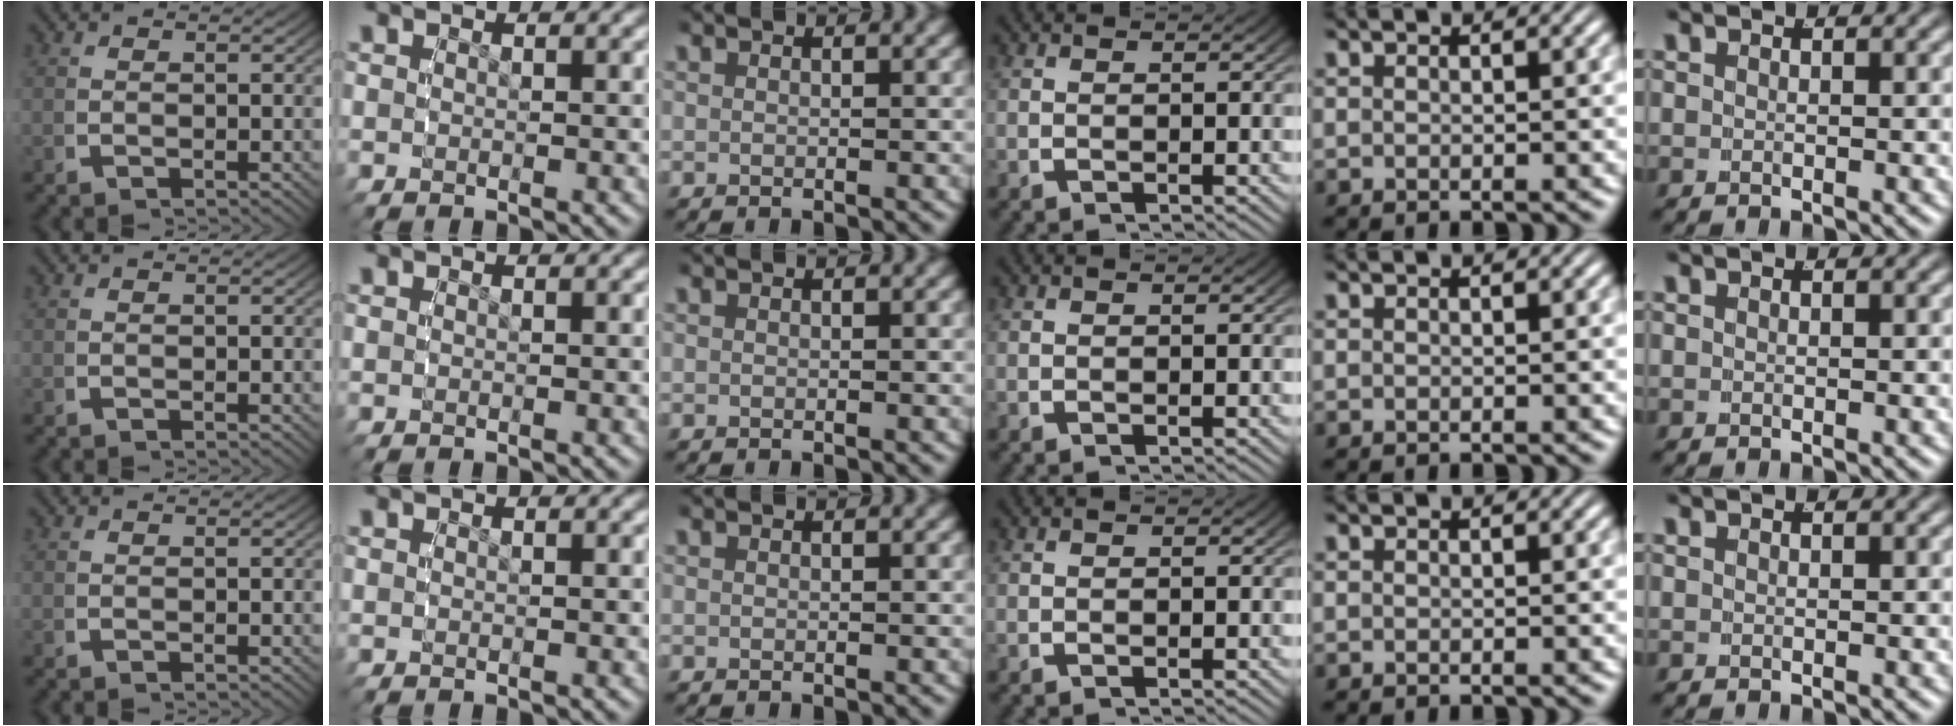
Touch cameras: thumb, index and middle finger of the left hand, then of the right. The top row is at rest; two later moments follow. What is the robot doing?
{"motion": "reach", "object": "pen bag"}